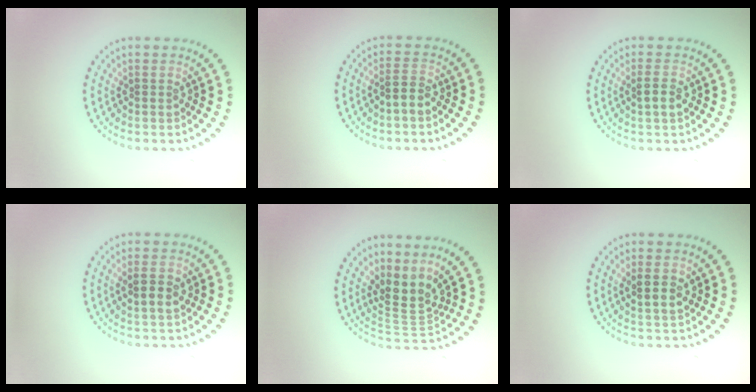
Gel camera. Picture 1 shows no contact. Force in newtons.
{"total": 1.8, "press": 1.7, "slide": 0.7}
{"total": 2.0, "press": 1.9, "slide": 0.6}
{"total": 2.3, "press": 2.2, "slide": 0.4}
{"total": 3.4, "press": 2.5, "slide": 2.3}
{"total": 2.3, "press": 2.2, "slide": 0.6}